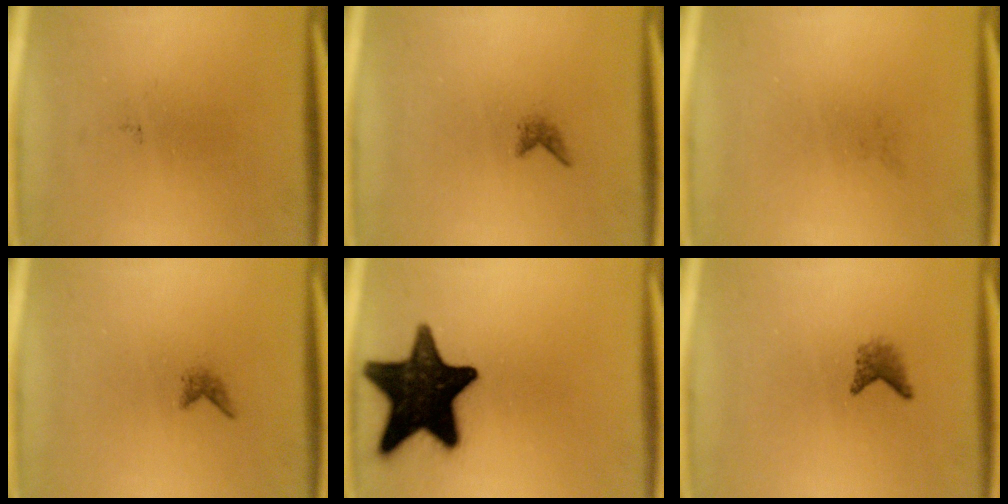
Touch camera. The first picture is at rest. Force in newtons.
{"total": 0.8}
{"total": 0.0}
{"total": 0.8}
{"total": 19.4}
{"total": 1.7}